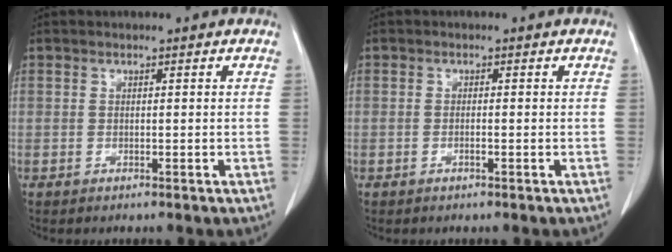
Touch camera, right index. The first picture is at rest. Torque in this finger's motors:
{"motor_torque": [-0.01, 0.00, -0.09, -0.01]}